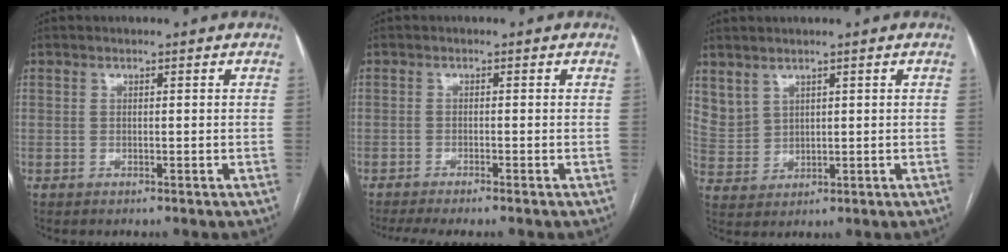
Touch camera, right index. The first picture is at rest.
{"total": 4.7, "force": [-3.7, 0.3, 2.8], "torque": [-0.041, -0.005, -0.061]}
{"total": 4.3, "force": [3.3, 2.6, 1.1], "torque": [-0.028, 0.004, 0.083]}